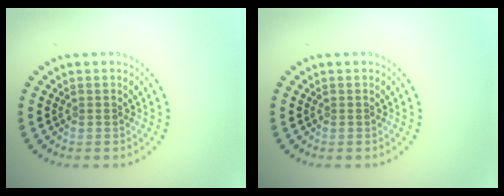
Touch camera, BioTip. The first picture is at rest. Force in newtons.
{"total": 0.0}